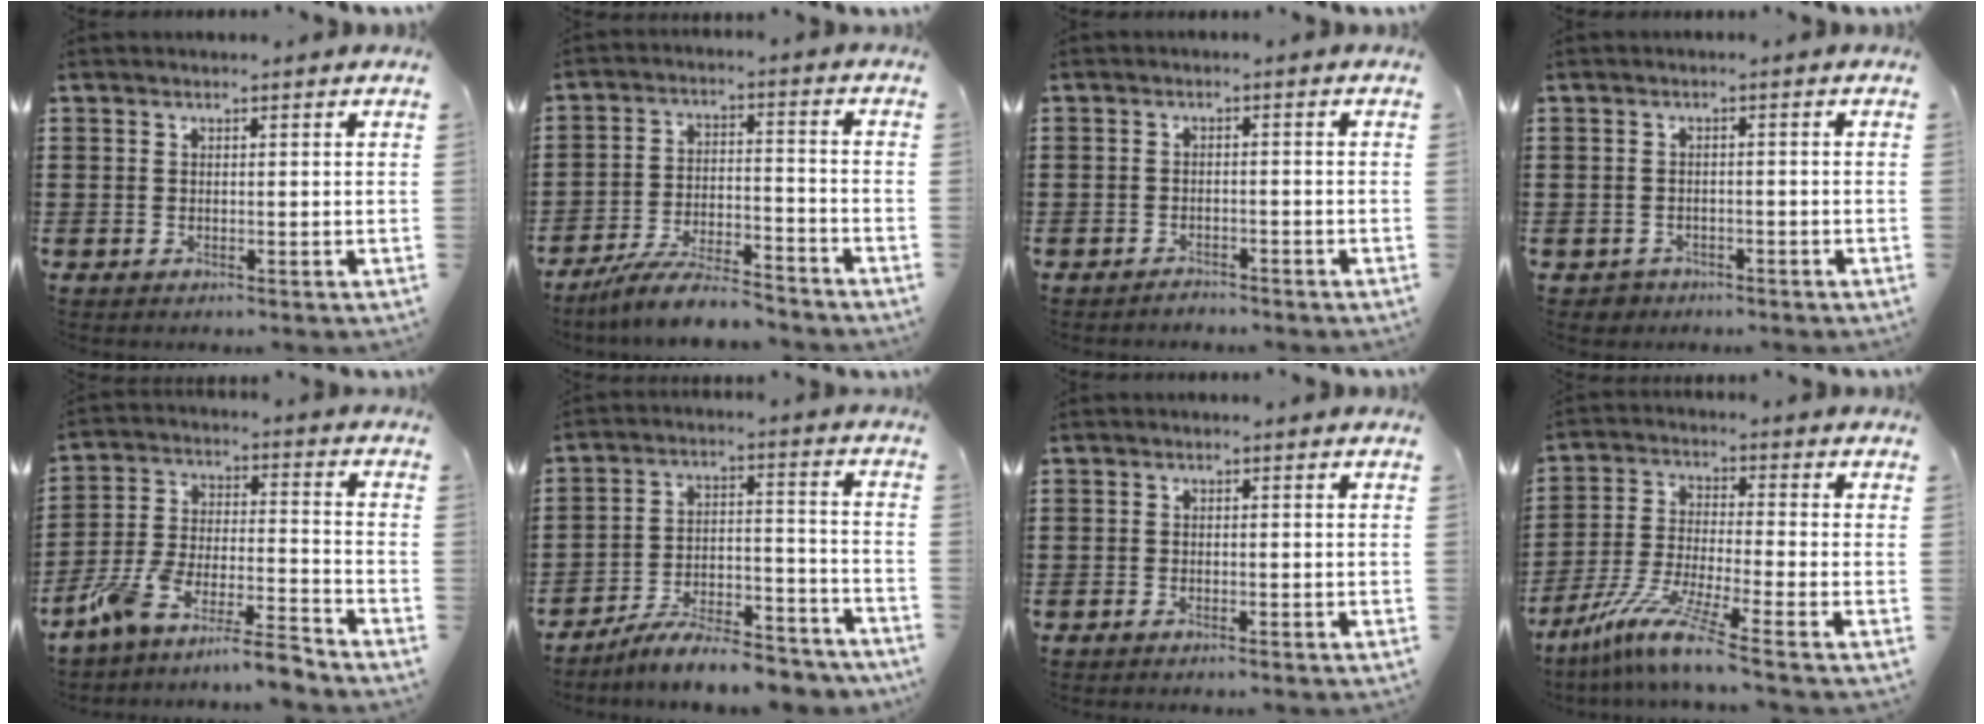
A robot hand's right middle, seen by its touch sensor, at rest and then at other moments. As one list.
[{"total": 7.6, "force": [-7.0, 0.8, 3.1], "torque": [-0.061, 0.006, -0.133]}, {"total": 1.5, "force": [-1.5, 0.2, -0.1], "torque": [-0.004, 0.001, -0.034]}, {"total": 1.1, "force": [-0.9, 0.6, -0.1], "torque": [-0.003, 0.001, -0.021]}, {"total": 9.3, "force": [-8.6, 0.0, 3.4], "torque": [-0.075, 0.004, -0.175]}, {"total": 8.2, "force": [-7.7, 0.7, 2.9], "torque": [-0.044, 0.014, -0.146]}, {"total": 0.5, "force": [-0.4, -0.1, 0.2], "torque": [-0.005, -0.003, -0.008]}, {"total": 9.1, "force": [-6.9, 0.1, 5.9], "torque": [-0.125, -0.010, -0.137]}]